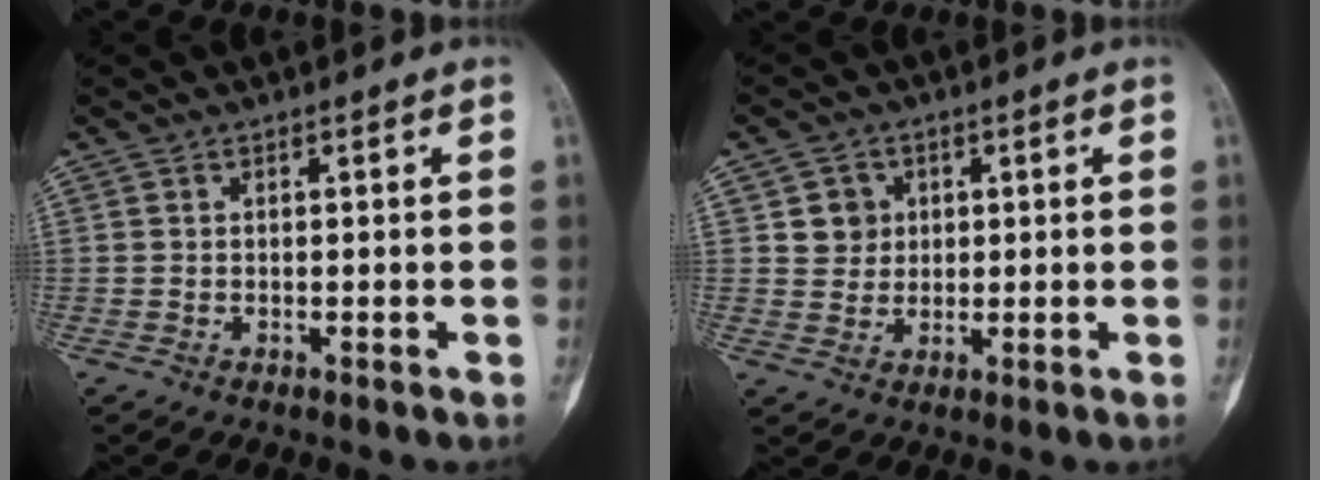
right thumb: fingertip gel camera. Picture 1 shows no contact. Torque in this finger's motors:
{"motor_torque": [0.24, 0.47, 0.02, -0.08, -0.07]}